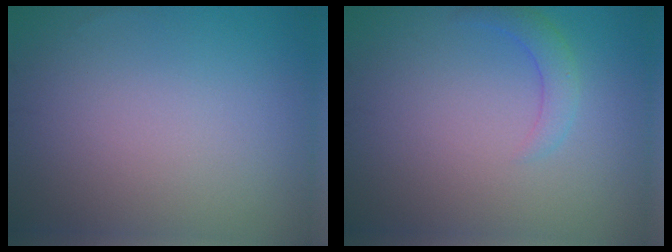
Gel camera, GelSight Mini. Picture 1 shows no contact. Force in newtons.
{"total": 2.1, "press": 2.1, "slide": 0.2}